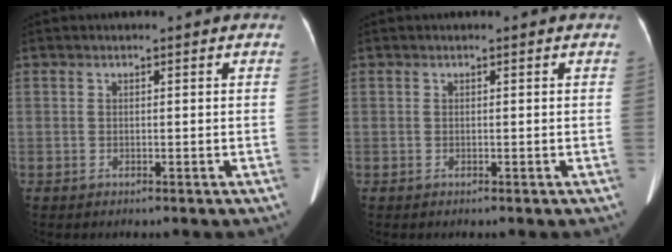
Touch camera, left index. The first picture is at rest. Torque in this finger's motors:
{"motor_torque": [0.16, 0.17, 0.05, 0.02]}